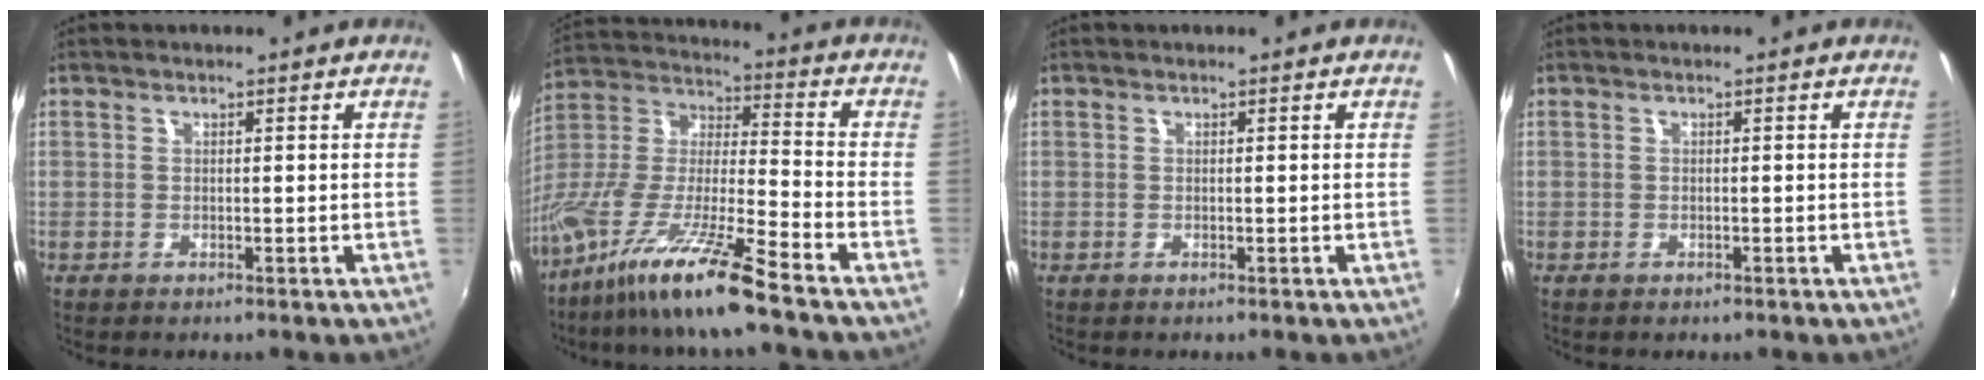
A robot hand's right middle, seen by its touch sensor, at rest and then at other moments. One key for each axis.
{"total": 17.9, "fx": -12.8, "fy": 0.1, "fz": 12.5, "tx": -0.244, "ty": -0.031, "tz": -0.249}
{"total": 0.0}
{"total": 0.6, "fx": -0.5, "fy": 0.4, "fz": 0.1, "tx": -0.004, "ty": -0.003, "tz": -0.008}